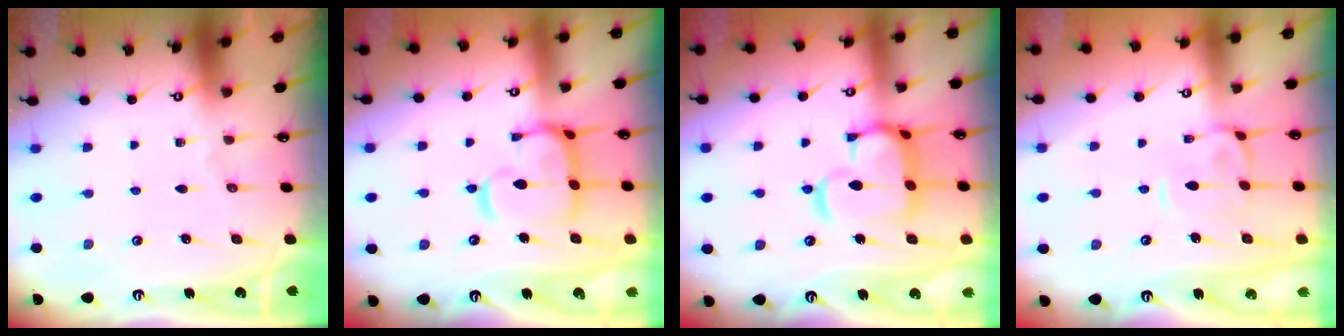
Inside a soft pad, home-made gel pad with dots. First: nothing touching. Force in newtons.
{"total": 12.1, "press": 12.0, "slide": 1.4}
{"total": 11.6, "press": 11.5, "slide": 1.3}
{"total": 2.0, "press": 1.6, "slide": 1.1}